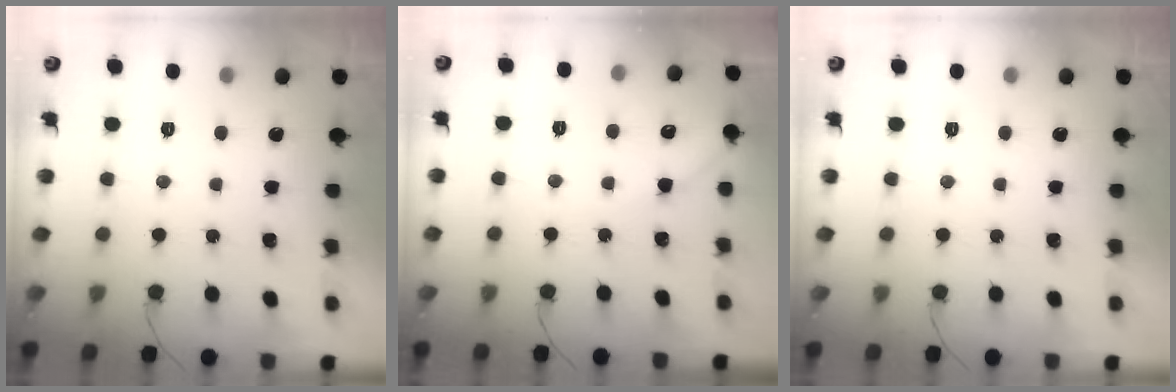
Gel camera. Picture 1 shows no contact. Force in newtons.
{"total": 3.8, "press": 3.7, "slide": 0.5}
{"total": 0.0}